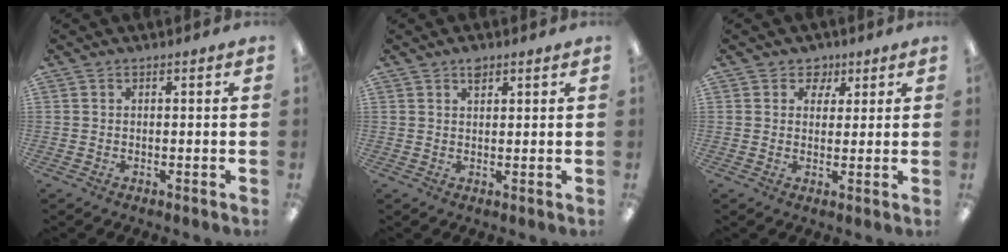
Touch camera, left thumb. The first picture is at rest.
{"total": 2.2, "force": [1.6, 1.0, 1.1], "torque": [-0.009, -0.007, 0.026]}
{"total": 4.0, "force": [2.3, 3.2, 0.9], "torque": [-0.004, -0.007, 0.037]}